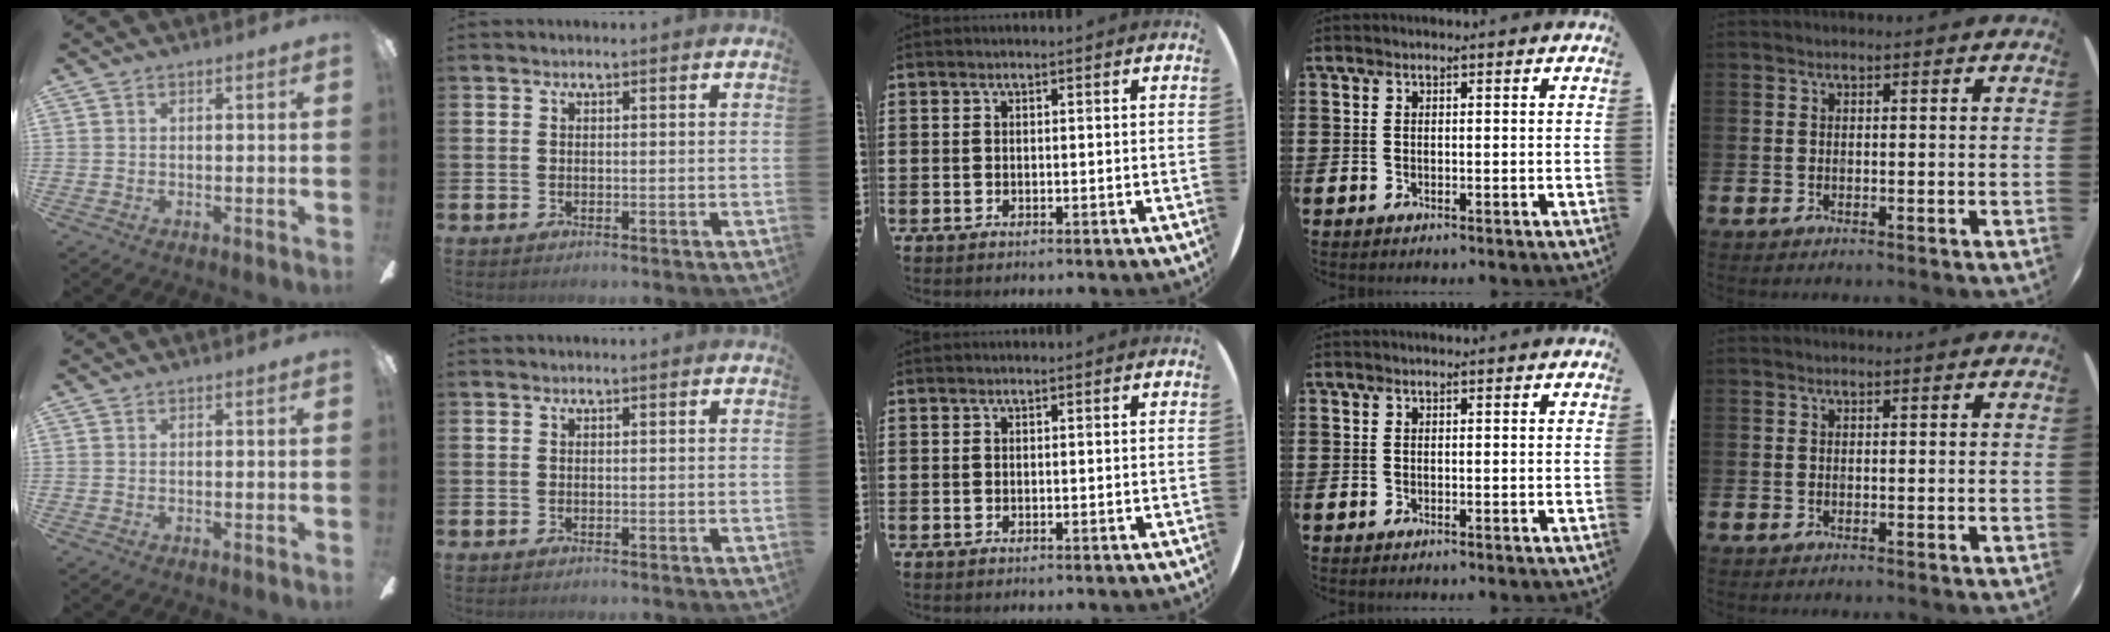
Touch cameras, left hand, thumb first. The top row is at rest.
{}